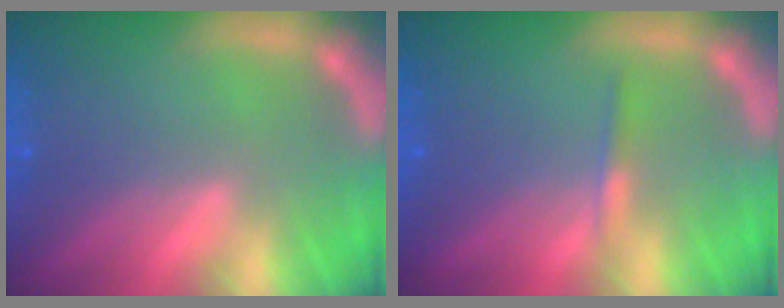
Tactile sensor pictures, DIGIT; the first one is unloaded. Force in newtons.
{"total": 0.9}